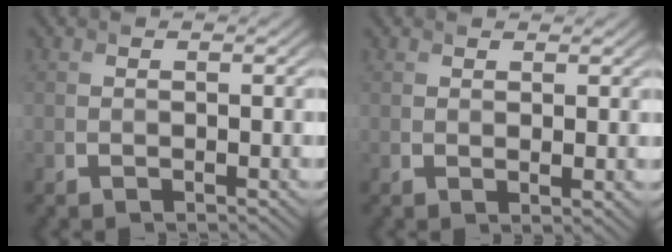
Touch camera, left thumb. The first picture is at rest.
{"total": 1.1, "force": [0.8, 0.2, 0.7], "torque": [-0.014, 0.000, 0.016]}